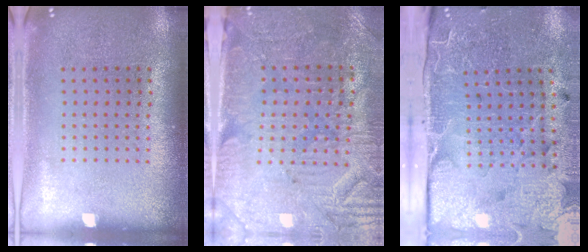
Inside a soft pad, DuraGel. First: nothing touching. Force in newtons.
{"total": 3.5, "press": 3.3, "slide": 1.2}
{"total": 4.1, "press": 3.7, "slide": 1.9}